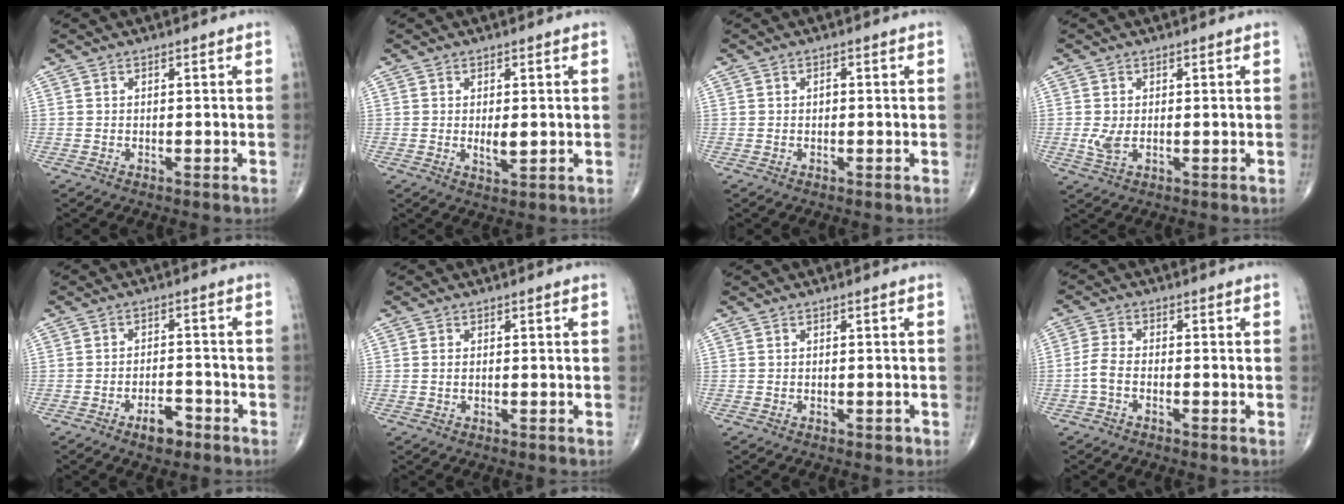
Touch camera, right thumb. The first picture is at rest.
{"total": 3.0, "force": [0.0, 1.3, 2.7], "torque": [-0.039, -0.008, 0.005]}
{"total": 0.8, "force": [0.0, 0.5, 0.5], "torque": [-0.003, 0.002, -0.003]}
{"total": 2.7, "force": [0.1, 1.6, 2.2], "torque": [-0.051, -0.006, 0.006]}
{"total": 4.4, "force": [-2.7, 2.0, 2.8], "torque": [-0.035, 0.018, -0.042]}
{"total": 0.7, "force": [0.0, 0.4, 0.6], "torque": [-0.014, 0.001, 0.001]}
{"total": 0.7, "force": [-0.4, 0.4, 0.4], "torque": [-0.002, 0.001, -0.006]}
{"total": 3.3, "force": [-1.3, 1.6, 2.5], "torque": [-0.057, 0.016, -0.033]}